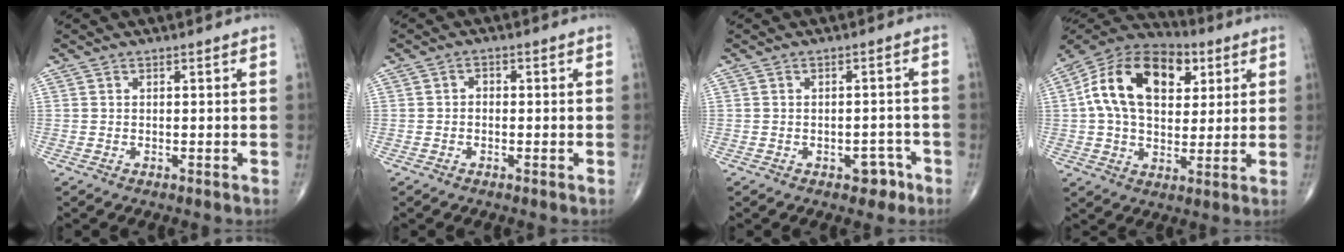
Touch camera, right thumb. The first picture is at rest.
{"total": 1.4, "force": [-0.3, 1.0, 0.8], "torque": [-0.003, 0.005, -0.010]}
{"total": 3.4, "force": [-1.9, 2.2, 1.8], "torque": [-0.008, 0.017, -0.022]}
{"total": 19.9, "force": [5.2, 12.7, 14.4], "torque": [-0.229, 0.007, 0.078]}